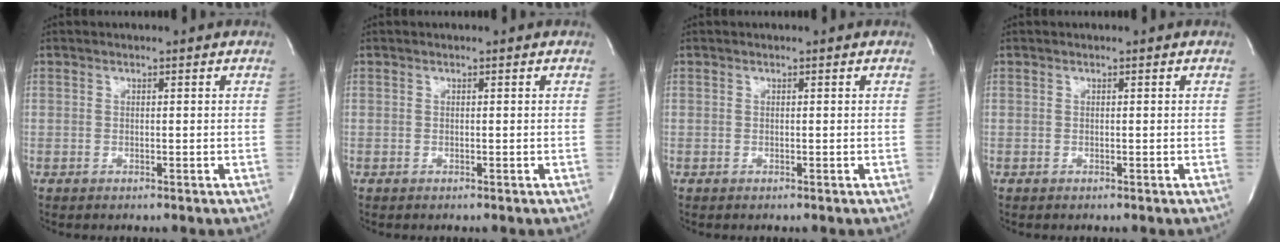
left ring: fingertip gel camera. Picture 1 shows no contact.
{"total": 0.0}
{"total": 0.0}
{"total": 0.0}